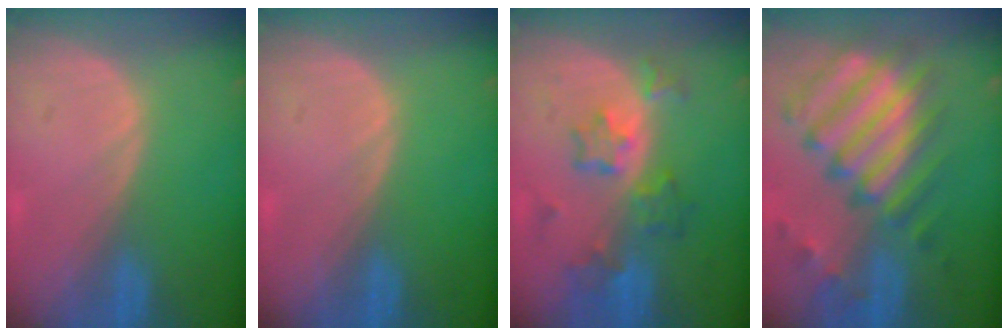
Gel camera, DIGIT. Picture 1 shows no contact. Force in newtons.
{"total": 0.0}
{"total": 7.3, "press": 6.5, "slide": 3.5}
{"total": 11.9, "press": 10.3, "slide": 5.9}